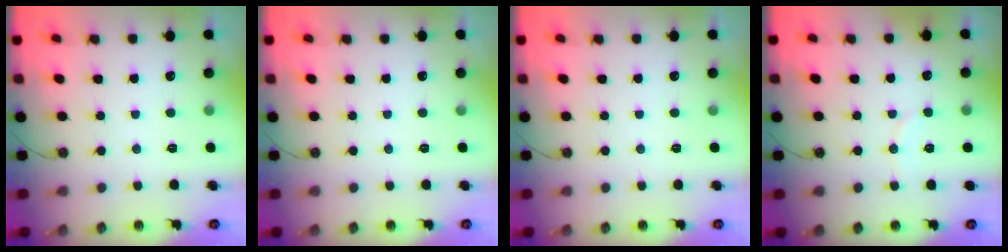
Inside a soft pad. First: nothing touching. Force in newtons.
{"total": 0.0}
{"total": 0.0}
{"total": 5.7, "press": 5.7, "slide": 0.6}